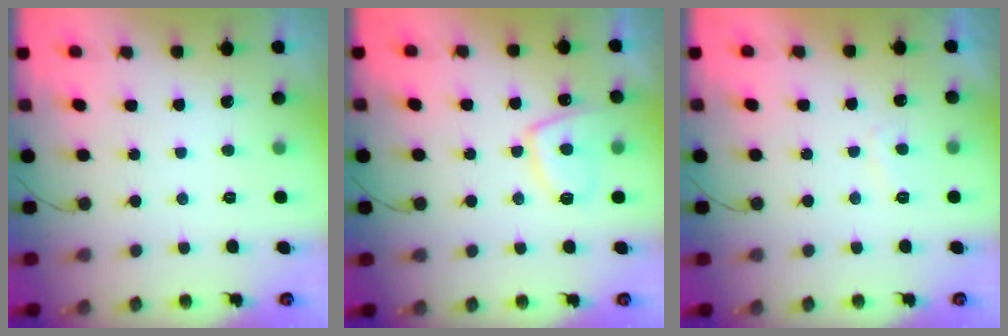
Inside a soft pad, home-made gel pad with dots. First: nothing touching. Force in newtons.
{"total": 9.6, "press": 9.5, "slide": 1.1}
{"total": 2.3, "press": 2.2, "slide": 0.7}